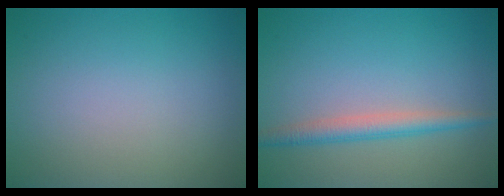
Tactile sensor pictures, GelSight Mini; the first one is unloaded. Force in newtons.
{"total": 2.5, "press": 2.5, "slide": 0.0}